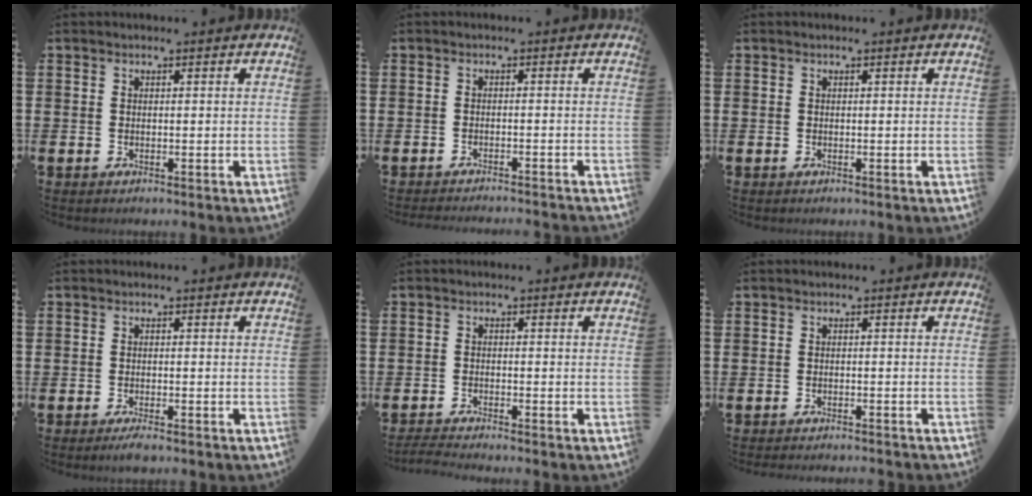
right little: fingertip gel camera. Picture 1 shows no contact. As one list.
[{"total": 0.8, "force": [-0.8, -0.1, 0.0], "torque": [-0.002, 0.002, -0.016]}, {"total": 0.0}, {"total": 1.3, "force": [-0.9, 0.1, 0.9], "torque": [-0.016, 0.000, -0.018]}, {"total": 1.6, "force": [-1.4, -0.1, 0.7], "torque": [-0.010, 0.002, -0.028]}, {"total": 0.5, "force": [-0.5, 0.0, 0.0], "torque": [-0.002, 0.000, -0.010]}]